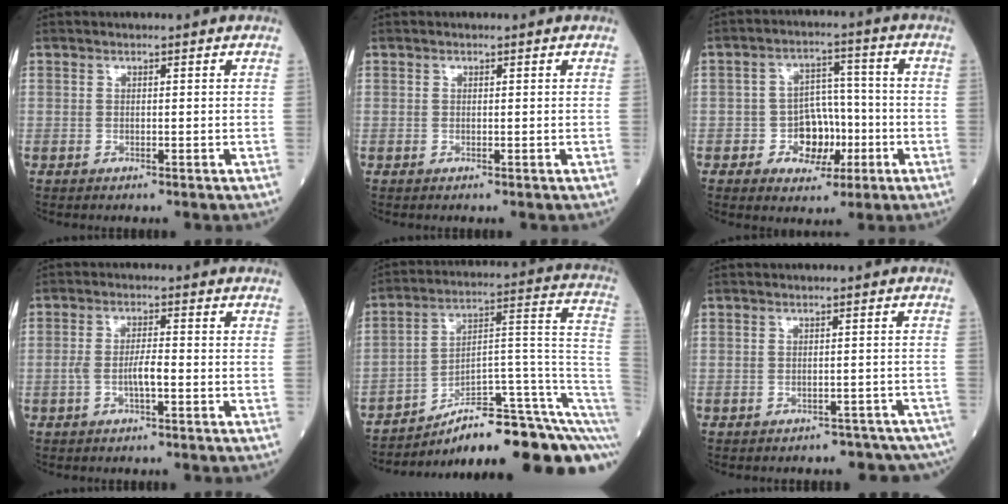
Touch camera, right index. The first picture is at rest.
{"total": 0.0}
{"total": 7.1, "force": [-2.3, 5.2, 4.3], "torque": [-0.061, 0.020, -0.034]}
{"total": 3.6, "force": [-1.0, 0.7, 3.3], "torque": [-0.066, 0.008, -0.018]}
{"total": 20.0, "force": [-13.0, 2.7, 14.9], "torque": [-0.126, 0.066, -0.190]}
{"total": 7.7, "force": [-6.5, 3.8, 1.4], "torque": [-0.004, 0.012, -0.066]}